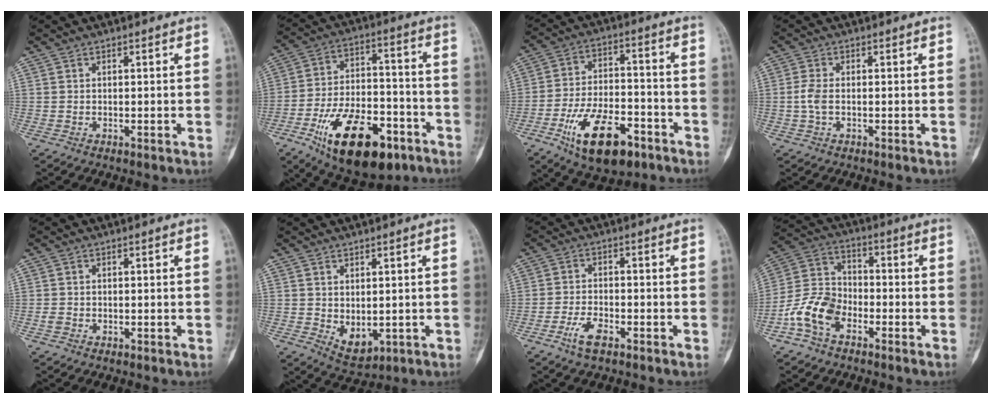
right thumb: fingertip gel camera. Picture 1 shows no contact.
{"total": 22.2, "force": [-11.5, 11.1, 15.4], "torque": [-0.252, 0.062, -0.178]}
{"total": 16.9, "force": [-8.8, 8.2, 11.9], "torque": [-0.185, 0.050, -0.137]}
{"total": 2.9, "force": [-0.3, 1.4, 2.5], "torque": [-0.064, 0.005, -0.010]}
{"total": 1.0, "force": [-0.3, 0.8, 0.4], "torque": [-0.010, 0.002, -0.006]}
{"total": 5.4, "force": [-0.4, 3.4, 4.1], "torque": [-0.050, -0.005, 0.018]}
{"total": 4.9, "force": [-2.9, 2.1, 3.3], "torque": [-0.071, 0.014, -0.051]}
{"total": 10.3, "force": [-5.1, 6.7, 6.0], "torque": [-0.112, 0.041, -0.107]}